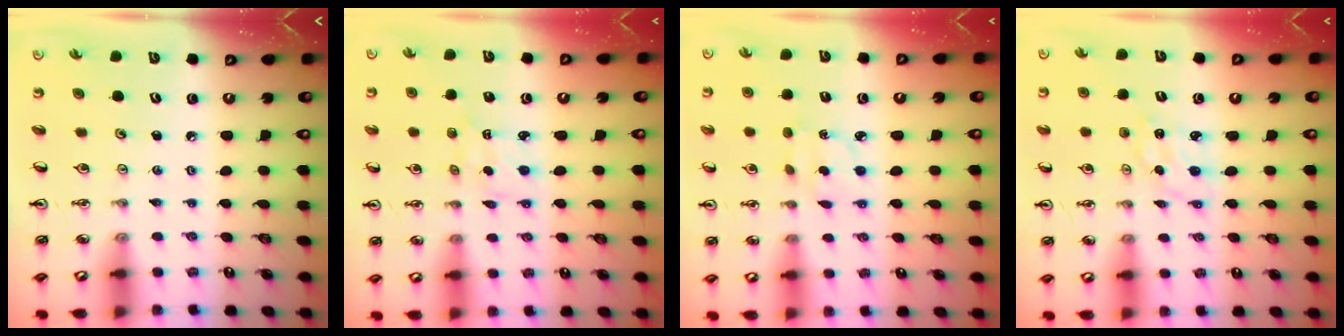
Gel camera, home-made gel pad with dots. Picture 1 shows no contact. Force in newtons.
{"total": 2.8, "press": 2.8, "slide": 0.4}
{"total": 3.2, "press": 3.2, "slide": 0.4}
{"total": 1.2, "press": 1.2, "slide": 0.3}